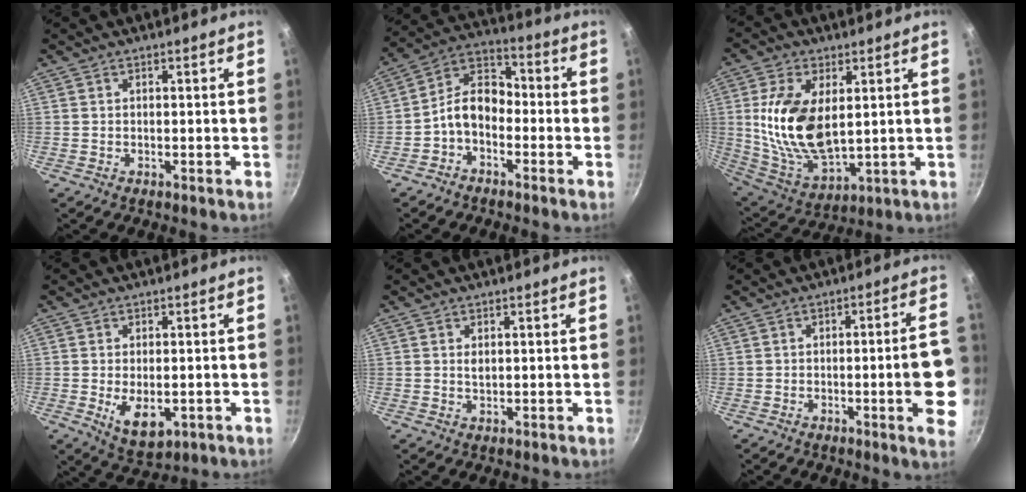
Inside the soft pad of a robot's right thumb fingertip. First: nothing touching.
{"total": 8.7, "force": [-2.8, 6.0, 5.8], "torque": [-0.080, 0.049, -0.071]}
{"total": 16.7, "force": [2.7, 9.2, 13.7], "torque": [-0.257, -0.021, 0.063]}
{"total": 7.3, "force": [-1.5, 4.1, 5.9], "torque": [-0.087, -0.011, -0.011]}
{"total": 1.3, "force": [0.4, 0.8, 1.0], "torque": [-0.017, 0.002, 0.007]}
{"total": 10.8, "force": [-2.3, 1.9, 10.4], "torque": [-0.121, 0.016, -0.031]}